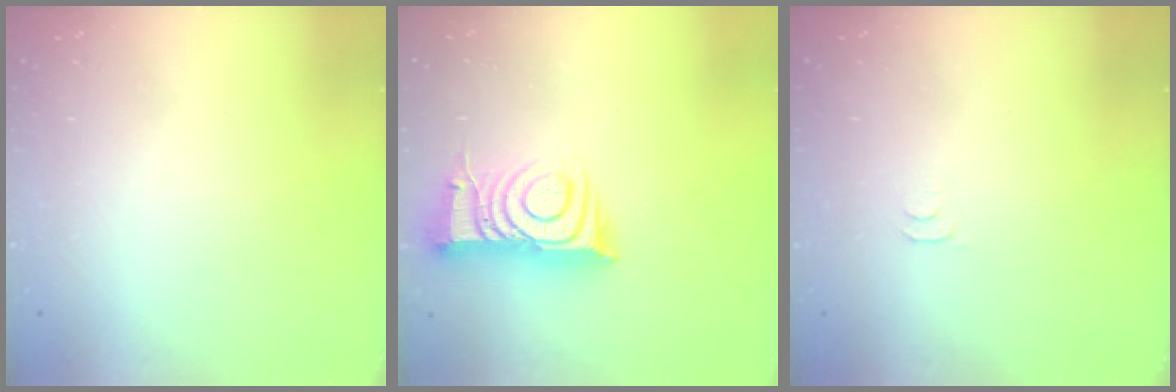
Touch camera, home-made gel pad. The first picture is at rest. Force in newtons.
{"total": 9.9, "press": 9.9, "slide": 1.0}
{"total": 2.8, "press": 2.7, "slide": 0.5}